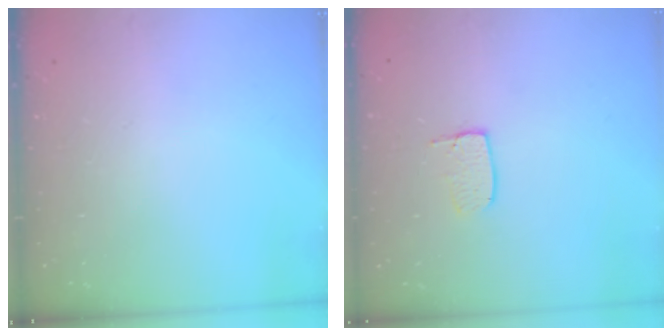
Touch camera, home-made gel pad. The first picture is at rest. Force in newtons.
{"total": 5.8, "press": 5.8, "slide": 0.4}